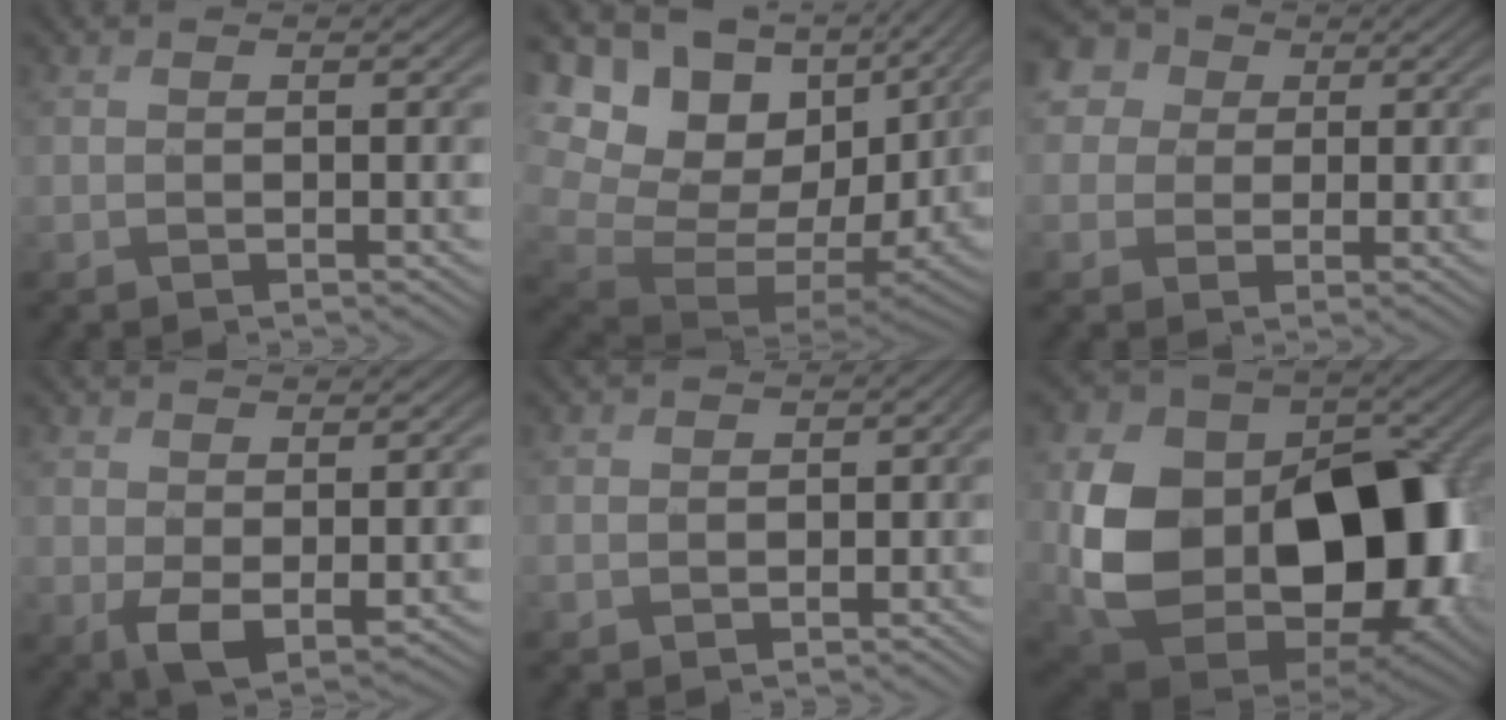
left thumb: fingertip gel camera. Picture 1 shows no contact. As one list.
[{"total": 18.6, "force": [5.0, 12.4, 12.9], "torque": [-0.257, -0.009, 0.157]}, {"total": 9.8, "force": [4.0, 8.1, 3.9], "torque": [-0.143, 0.024, 0.061]}, {"total": 4.3, "force": [0.4, 2.5, 3.4], "torque": [-0.077, -0.016, 0.013]}, {"total": 2.1, "force": [-1.0, 1.8, 0.5], "torque": [0.002, -0.006, -0.019]}, {"total": 17.4, "force": [-0.5, 12.4, 12.2], "torque": [-0.228, -0.029, 0.000]}]